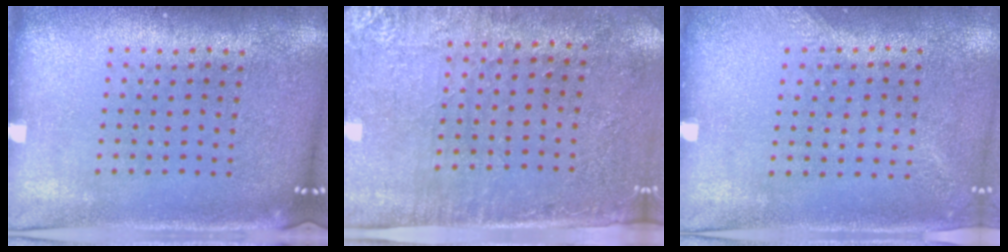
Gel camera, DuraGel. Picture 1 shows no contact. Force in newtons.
{"total": 2.9, "press": 2.4, "slide": 1.6}
{"total": 1.3, "press": 1.0, "slide": 0.9}